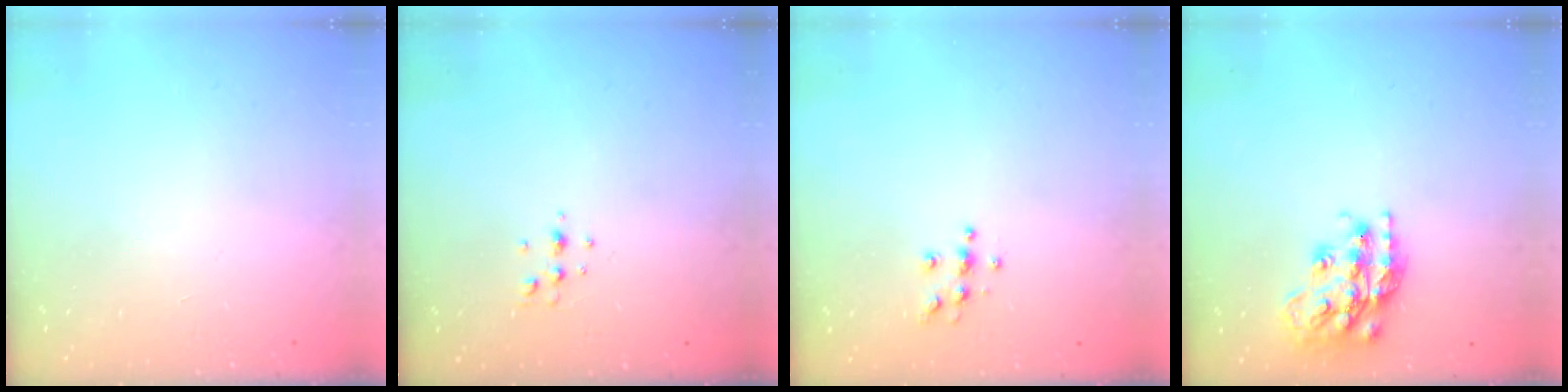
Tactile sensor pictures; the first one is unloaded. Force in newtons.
{"total": 4.1, "press": 3.7, "slide": 1.8}
{"total": 6.2, "press": 6.1, "slide": 0.6}
{"total": 17.8, "press": 17.7, "slide": 1.3}